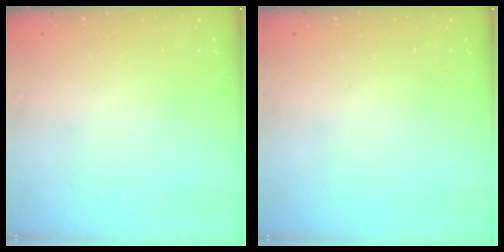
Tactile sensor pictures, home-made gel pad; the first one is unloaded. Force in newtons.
{"total": 0.0}